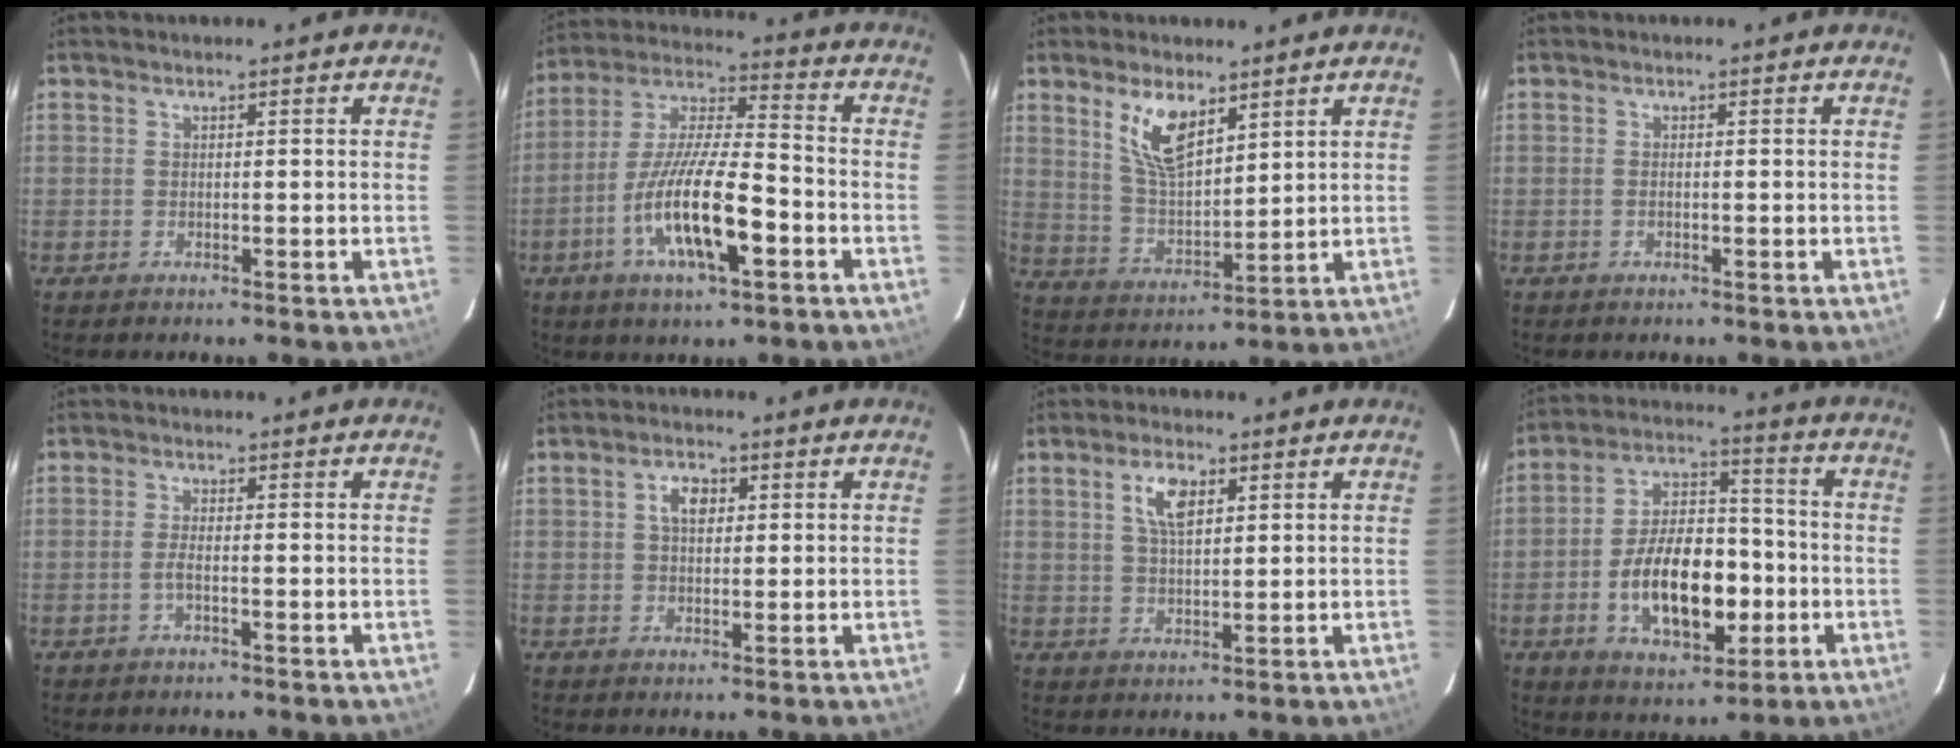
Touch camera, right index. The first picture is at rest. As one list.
[{"total": 16.1, "force": [-6.0, 4.0, 14.3], "torque": [-0.285, -0.012, -0.113]}, {"total": 9.7, "force": [5.7, 4.1, 6.7], "torque": [-0.126, 0.002, 0.119]}, {"total": 0.5, "force": [-0.2, 0.2, 0.4], "torque": [-0.010, 0.001, -0.005]}, {"total": 1.8, "force": [-0.8, 0.2, 1.6], "torque": [-0.035, 0.002, -0.018]}, {"total": 3.7, "force": [1.0, 2.4, 2.7], "torque": [-0.044, 0.012, 0.018]}, {"total": 6.0, "force": [2.6, 2.7, 4.7], "torque": [-0.086, 0.009, 0.050]}, {"total": 16.7, "force": [-4.2, 8.9, 13.5], "torque": [-0.256, 0.014, -0.058]}]